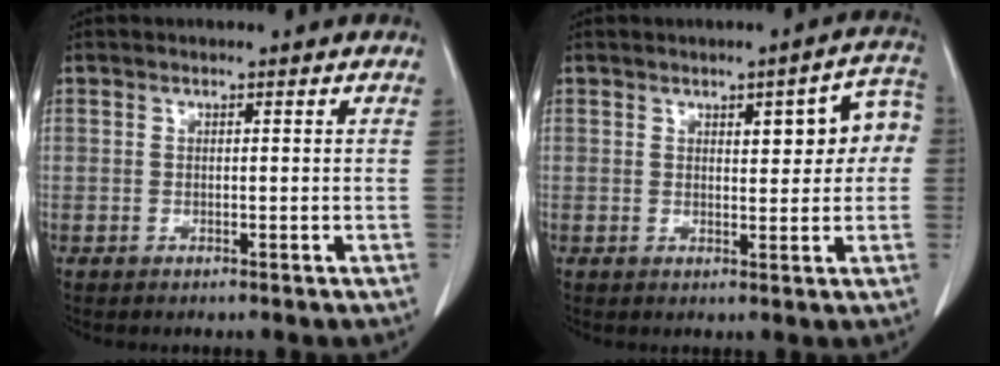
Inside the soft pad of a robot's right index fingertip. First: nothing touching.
{"total": 6.9, "force": [1.5, 2.3, 6.3], "torque": [-0.073, 0.024, 0.016]}